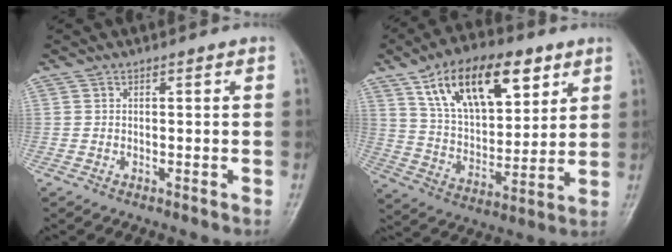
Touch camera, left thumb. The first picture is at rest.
{"total": 19.5, "force": [9.9, 9.7, 13.6], "torque": [-0.182, -0.034, 0.176]}